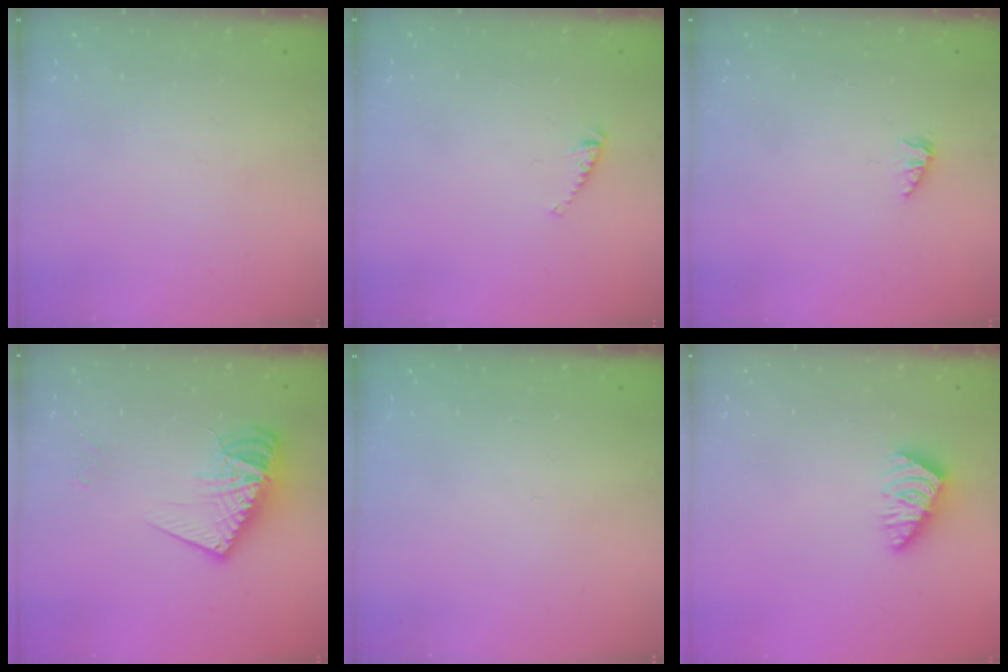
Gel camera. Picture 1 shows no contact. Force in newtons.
{"total": 3.7, "press": 3.7, "slide": 0.4}
{"total": 1.4, "press": 1.4, "slide": 0.3}
{"total": 14.0, "press": 13.9, "slide": 1.5}
{"total": 0.0}
{"total": 2.4, "press": 2.4, "slide": 0.4}